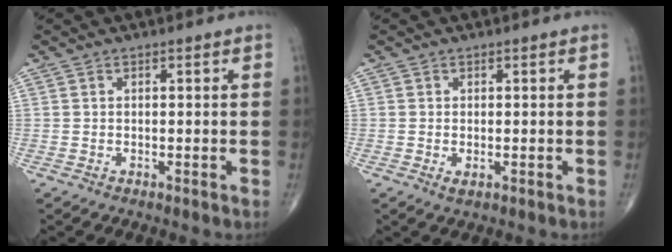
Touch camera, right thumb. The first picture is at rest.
{"total": 1.2, "force": [-0.3, 0.5, 1.0], "torque": [-0.017, -0.003, -0.003]}